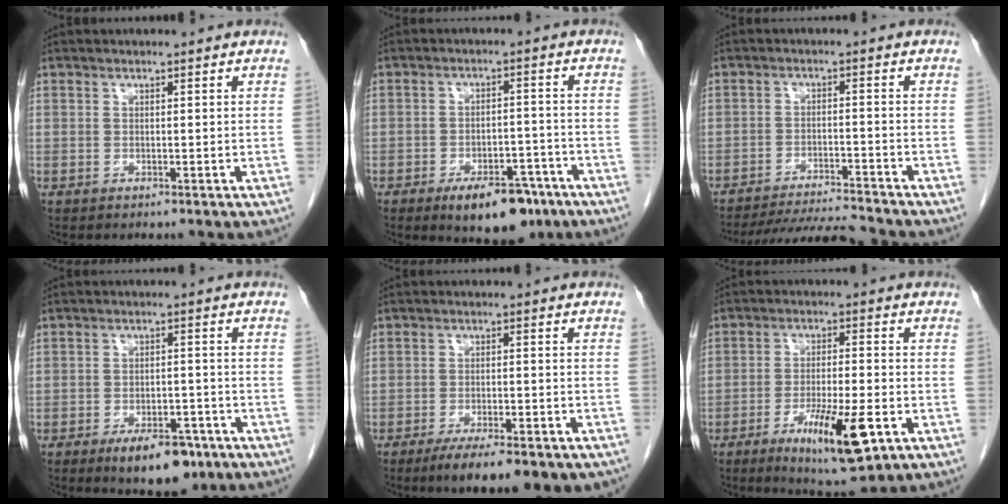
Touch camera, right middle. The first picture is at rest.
{"total": 9.7, "force": [-6.3, 4.2, 6.0], "torque": [-0.074, 0.002, -0.091]}
{"total": 9.6, "force": [-9.4, -1.0, 1.8], "torque": [-0.026, -0.015, -0.155]}
{"total": 8.4, "force": [-5.4, 3.6, 5.3], "torque": [-0.070, 0.000, -0.077]}
{"total": 11.4, "force": [-8.5, 2.7, 7.2], "torque": [-0.087, -0.008, -0.119]}
{"total": 11.4, "force": [-5.0, 1.9, 10.0], "torque": [-0.167, -0.022, -0.075]}